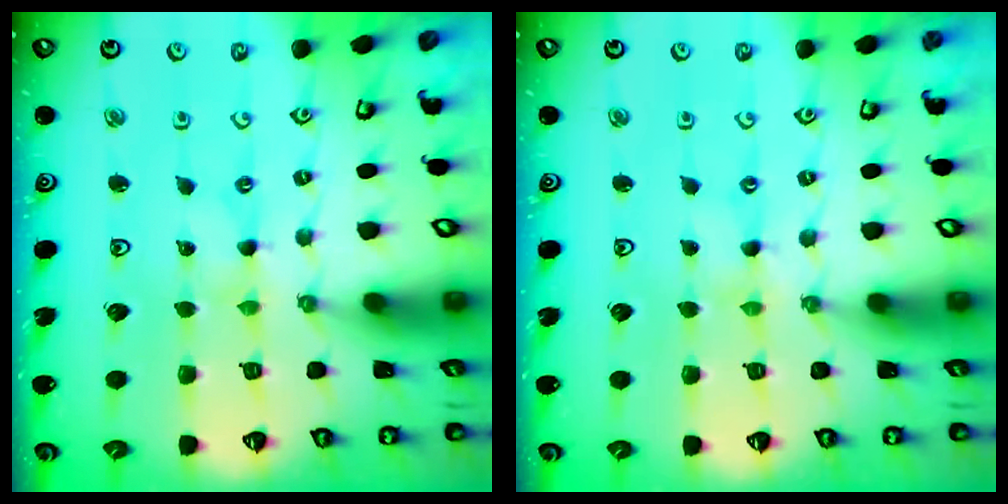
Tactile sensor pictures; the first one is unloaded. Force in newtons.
{"total": 0.0}